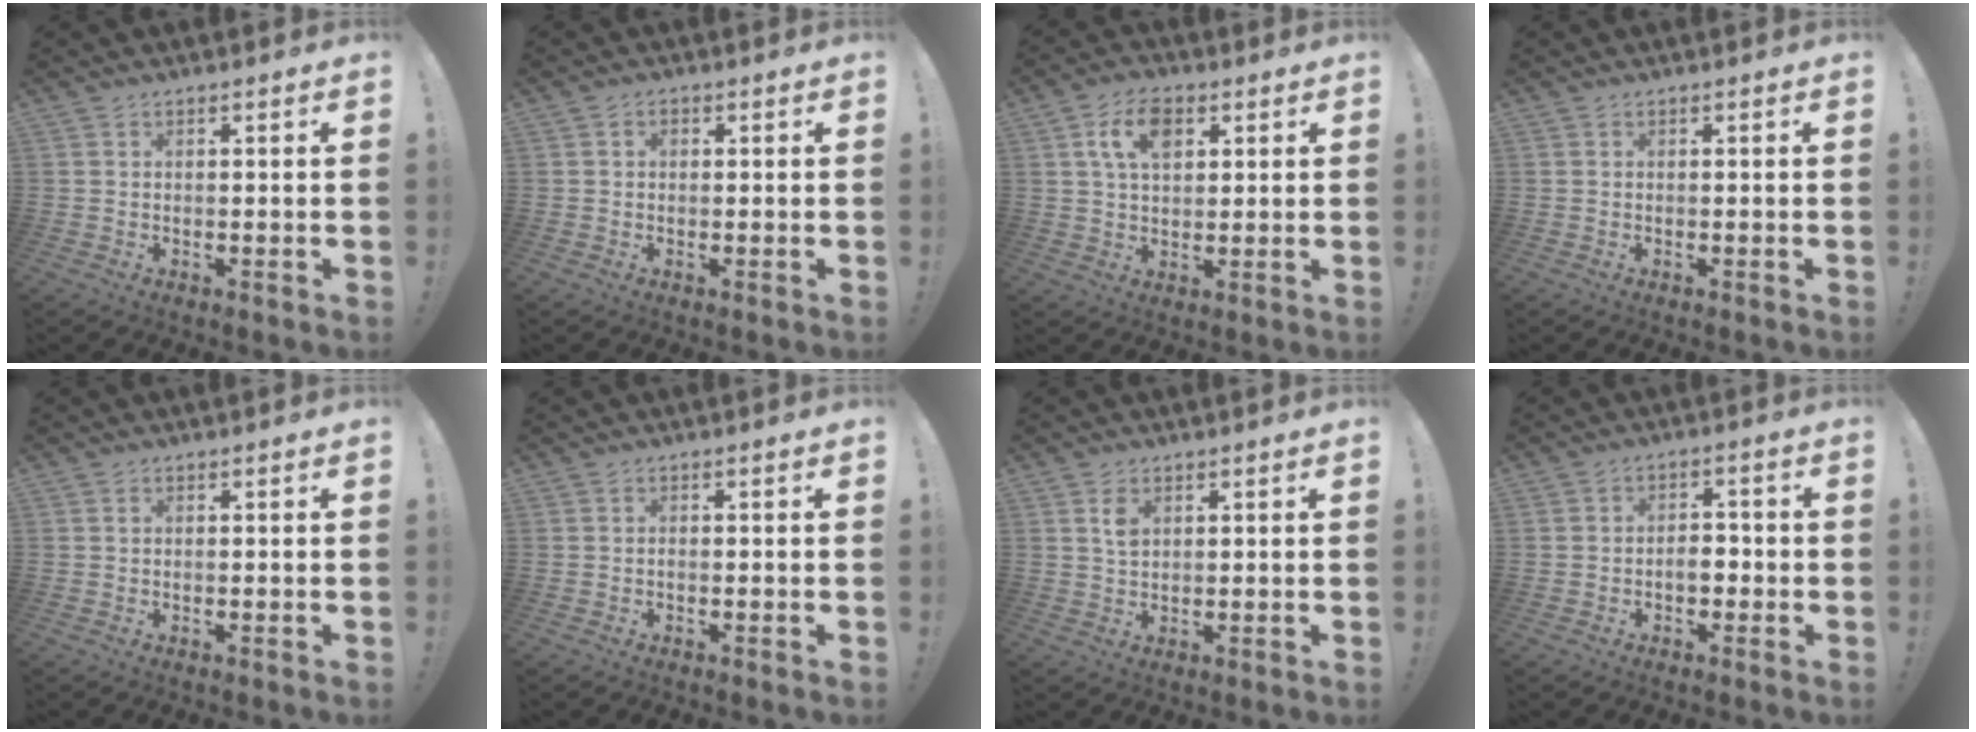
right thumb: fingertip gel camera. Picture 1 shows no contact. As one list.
[{"total": 1.2, "force": [0.0, 1.0, 0.7], "torque": [-0.013, 0.006, 0.000]}, {"total": 9.4, "force": [3.6, 5.8, 6.5], "torque": [-0.109, 0.007, 0.067]}, {"total": 0.0}, {"total": 0.0}, {"total": 0.5, "force": [-0.3, 0.2, 0.4], "torque": [-0.017, 0.004, -0.004]}, {"total": 3.3, "force": [1.3, 2.0, 2.3], "torque": [-0.033, -0.004, 0.020]}, {"total": 4.9, "force": [-1.6, 3.4, 3.1], "torque": [-0.037, 0.011, -0.029]}]